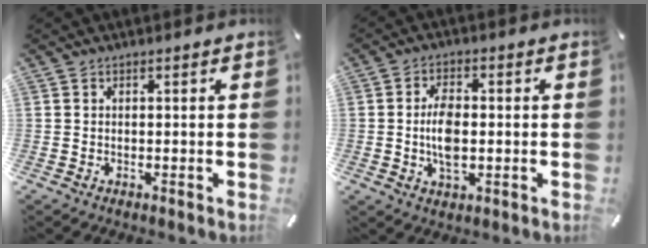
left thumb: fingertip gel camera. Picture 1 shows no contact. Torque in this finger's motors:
{"motor_torque": [0.20, 1.02, 0.79, -0.03, 0.28]}